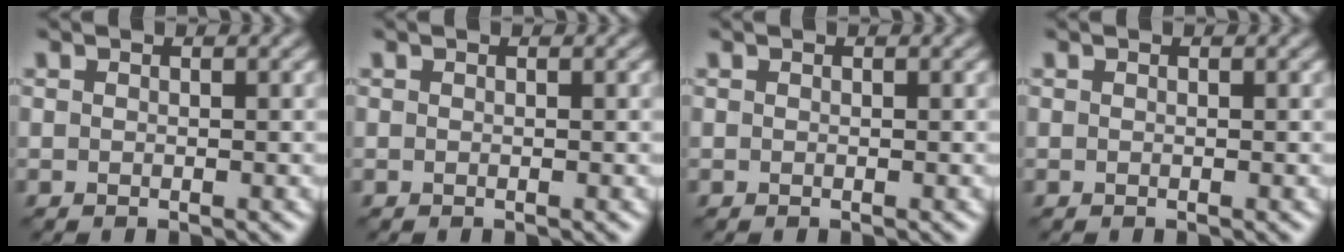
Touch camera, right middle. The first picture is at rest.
{"total": 0.0}
{"total": 0.0}
{"total": 0.0}